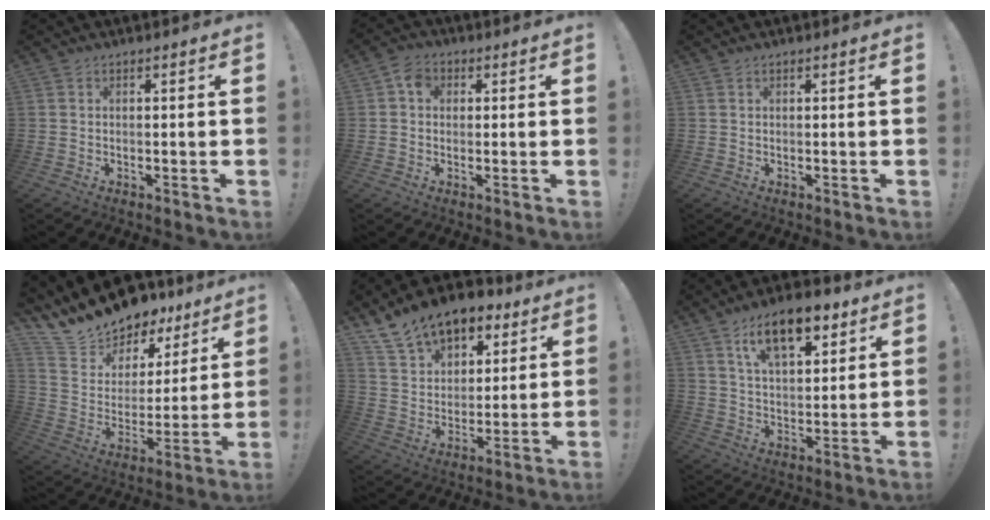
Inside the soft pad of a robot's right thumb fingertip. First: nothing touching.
{"total": 4.6, "force": [0.8, 3.7, 2.6], "torque": [-0.039, 0.008, 0.013]}
{"total": 0.5, "force": [0.5, 0.2, 0.0], "torque": [0.008, -0.003, 0.008]}
{"total": 15.0, "force": [13.6, 6.0, 2.6], "torque": [-0.062, -0.110, 0.253]}
{"total": 15.3, "force": [10.6, 9.2, 6.1], "torque": [-0.092, -0.069, 0.197]}
{"total": 14.8, "force": [8.9, 6.9, 9.6], "torque": [-0.146, -0.035, 0.155]}